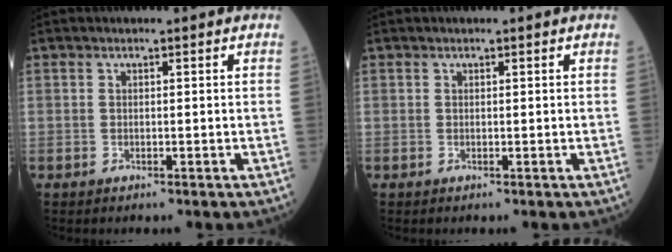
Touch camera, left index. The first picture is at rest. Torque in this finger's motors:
{"motor_torque": [0.00, 0.00, -0.02, 0.00]}